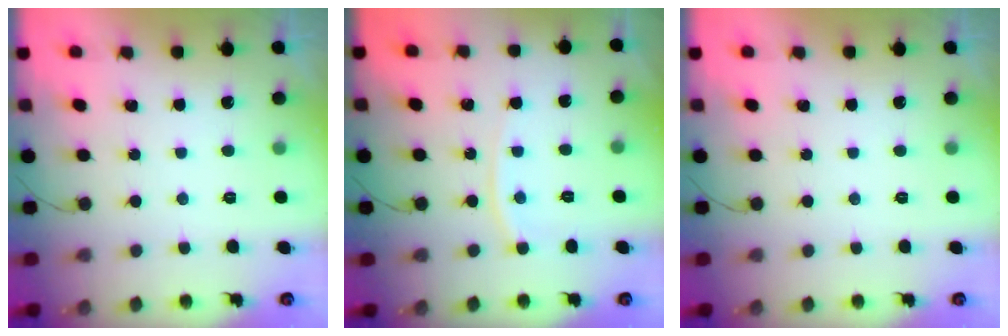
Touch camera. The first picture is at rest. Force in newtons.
{"total": 4.6, "press": 4.5, "slide": 0.7}
{"total": 0.0}